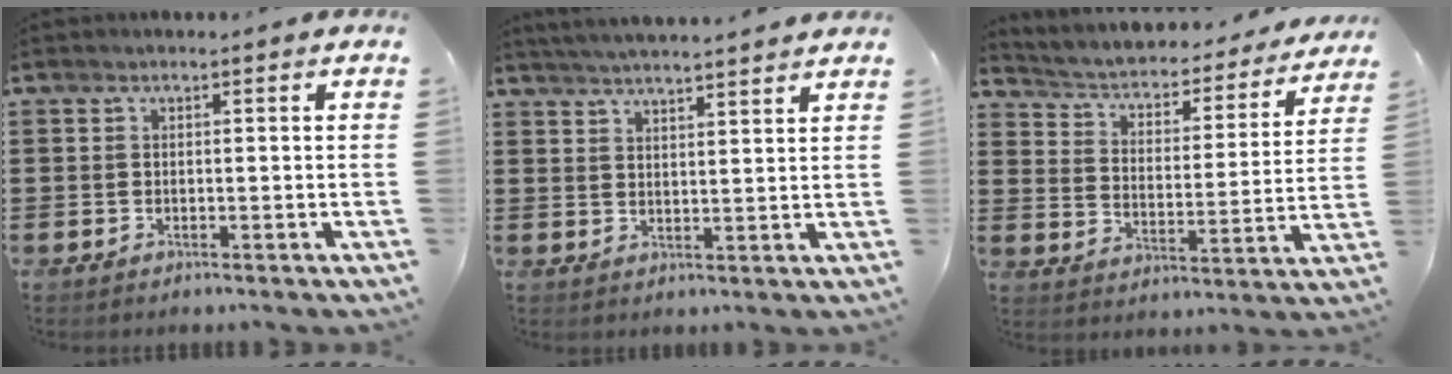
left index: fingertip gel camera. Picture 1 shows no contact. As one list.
[{"total": 3.6, "force": [3.5, -0.8, 0.4], "torque": [-0.018, -0.015, 0.061]}, {"total": 2.4, "force": [1.9, 1.1, 0.8], "torque": [-0.034, -0.023, 0.021]}]